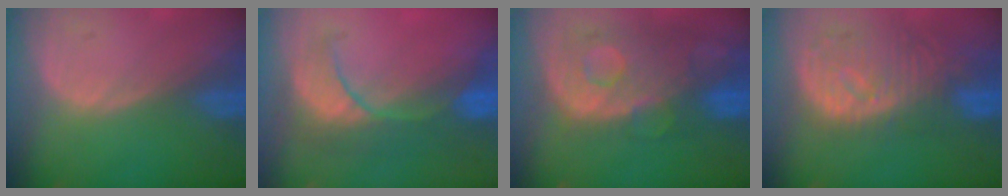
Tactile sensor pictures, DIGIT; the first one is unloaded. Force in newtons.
{"total": 8.4, "press": 8.3, "slide": 1.3}
{"total": 12.0, "press": 10.1, "slide": 6.5}
{"total": 11.0, "press": 9.7, "slide": 5.3}